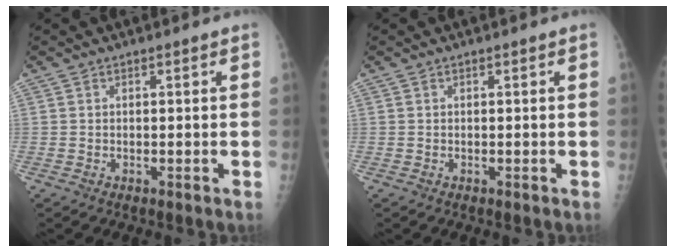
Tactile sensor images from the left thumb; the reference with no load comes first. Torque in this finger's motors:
{"motor_torque": [0.00, 0.00, -0.02, -0.02, 0.00]}